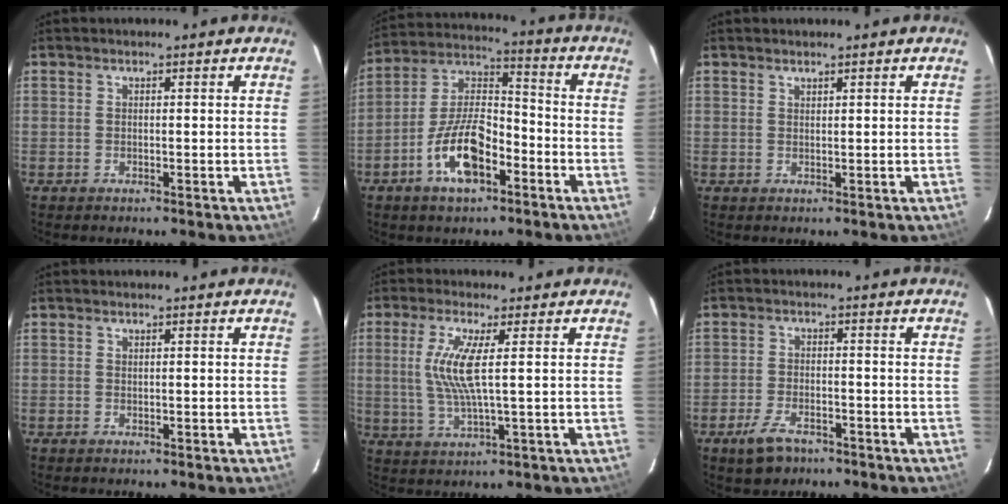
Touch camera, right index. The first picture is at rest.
{"total": 13.3, "force": [-6.3, 6.2, 9.9], "torque": [-0.195, 0.016, -0.111]}
{"total": 0.6, "force": [0.6, 0.1, 0.0], "torque": [0.000, 0.000, 0.013]}
{"total": 0.0}
{"total": 7.3, "force": [1.1, 0.3, 7.2], "torque": [-0.151, -0.006, 0.025]}
{"total": 6.0, "force": [-4.1, 3.0, 3.2], "torque": [-0.082, -0.001, -0.069]}